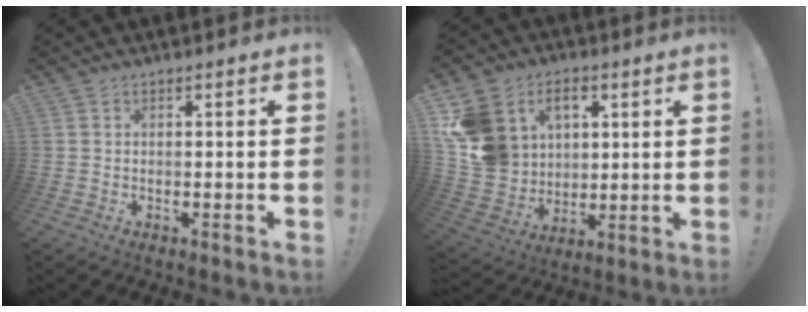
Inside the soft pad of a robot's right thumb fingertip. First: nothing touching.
{"total": 16.7, "force": [5.9, 14.0, 7.0], "torque": [-0.133, -0.020, 0.129]}